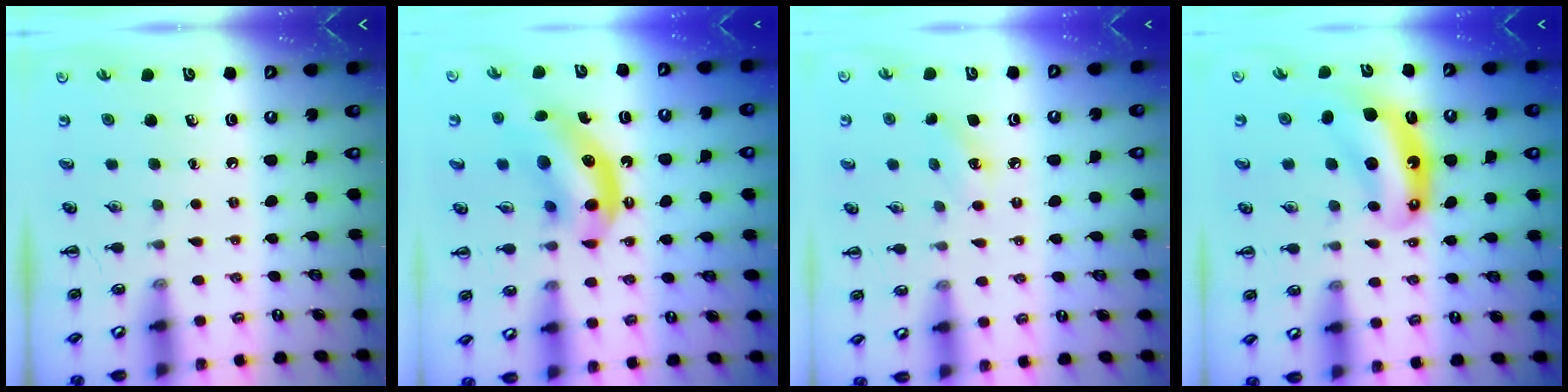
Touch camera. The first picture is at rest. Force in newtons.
{"total": 12.9, "press": 12.5, "slide": 3.3}
{"total": 5.1, "press": 4.9, "slide": 1.4}
{"total": 7.4, "press": 7.1, "slide": 2.1}